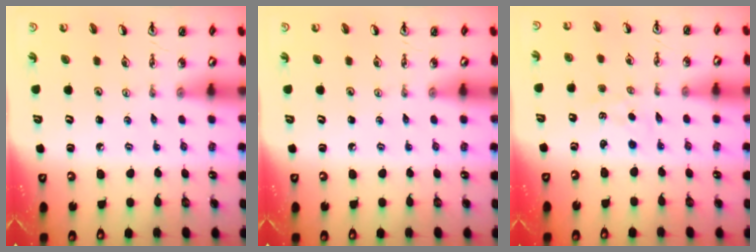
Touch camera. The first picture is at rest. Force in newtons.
{"total": 0.0}
{"total": 1.5, "press": 1.4, "slide": 0.3}